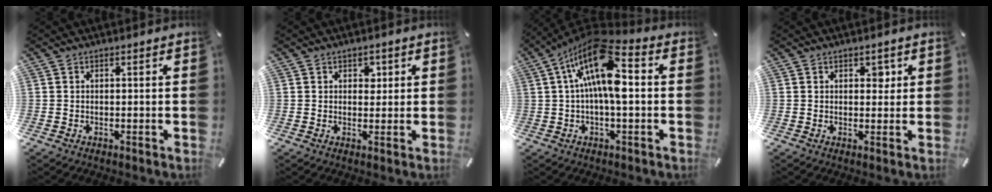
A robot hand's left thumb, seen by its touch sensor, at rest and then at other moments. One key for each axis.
{"total": 2.3, "fx": 0.9, "fy": 1.9, "fz": 1.0, "tx": 0.009, "ty": -0.008, "tz": 0.008}
{"total": 15.7, "fx": 3.0, "fy": 6.4, "fz": 14.1, "tx": -0.272, "ty": -0.019, "tz": 0.047}
{"total": 2.7, "fx": 1.1, "fy": 1.9, "fz": 1.6, "tx": -0.003, "ty": -0.007, "tz": 0.010}